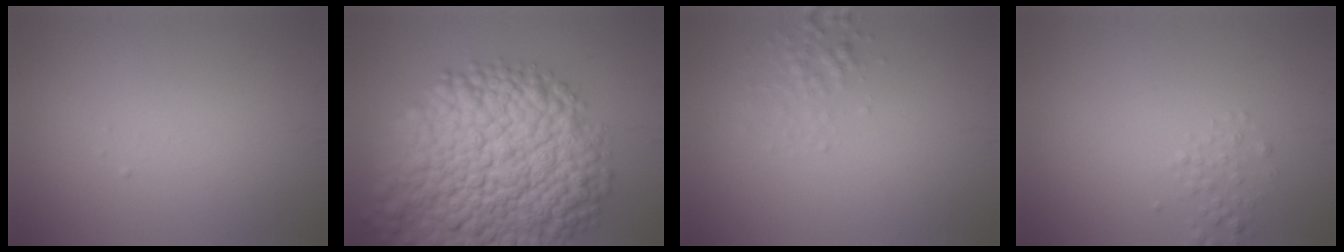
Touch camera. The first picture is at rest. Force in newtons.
{"total": 17.1, "press": 17.1, "slide": 0.8}
{"total": 1.6, "press": 1.6, "slide": 0.1}
{"total": 1.2, "press": 1.2, "slide": 0.1}